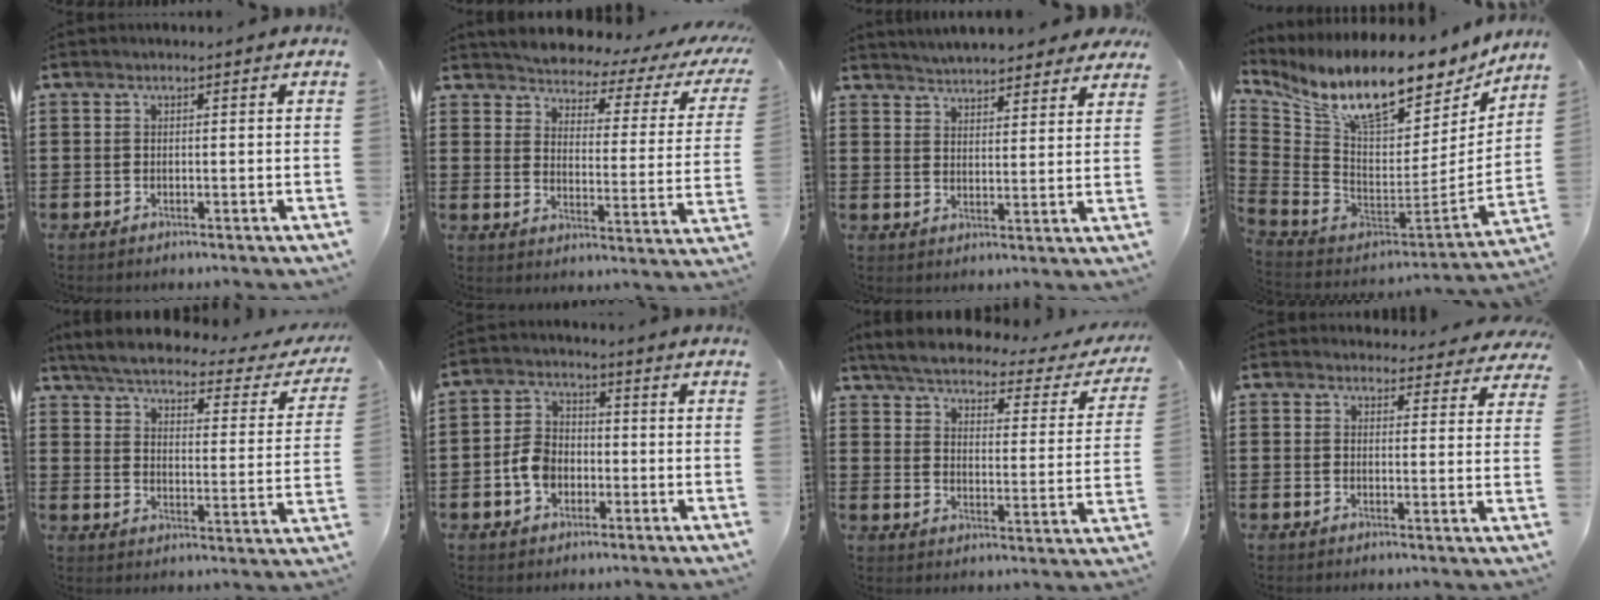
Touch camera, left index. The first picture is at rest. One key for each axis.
{"total": 2.9, "fx": 2.8, "fy": 0.2, "fz": 0.7, "tx": -0.037, "ty": -0.031, "tz": 0.038}
{"total": 4.6, "fx": 4.5, "fy": 0.5, "fz": 0.2, "tx": -0.023, "ty": -0.018, "tz": 0.082}
{"total": 13.5, "fx": 10.1, "fy": 3.7, "fz": 8.2, "tx": -0.164, "ty": -0.079, "tz": 0.173}
{"total": 4.3, "fx": 4.0, "fy": 0.4, "fz": 1.7, "tx": -0.057, "ty": -0.026, "tz": 0.062}
{"total": 5.3, "fx": -1.8, "fy": 4.0, "fz": 3.0, "tx": -0.079, "ty": 0.007, "tz": -0.040}
{"total": 4.3, "fx": 4.0, "fy": 0.3, "fz": 1.7, "tx": -0.056, "ty": -0.028, "tz": 0.062}
{"total": 3.5, "fx": 3.3, "fy": 1.0, "fz": 0.6, "tx": -0.006, "ty": -0.016, "tz": 0.058}